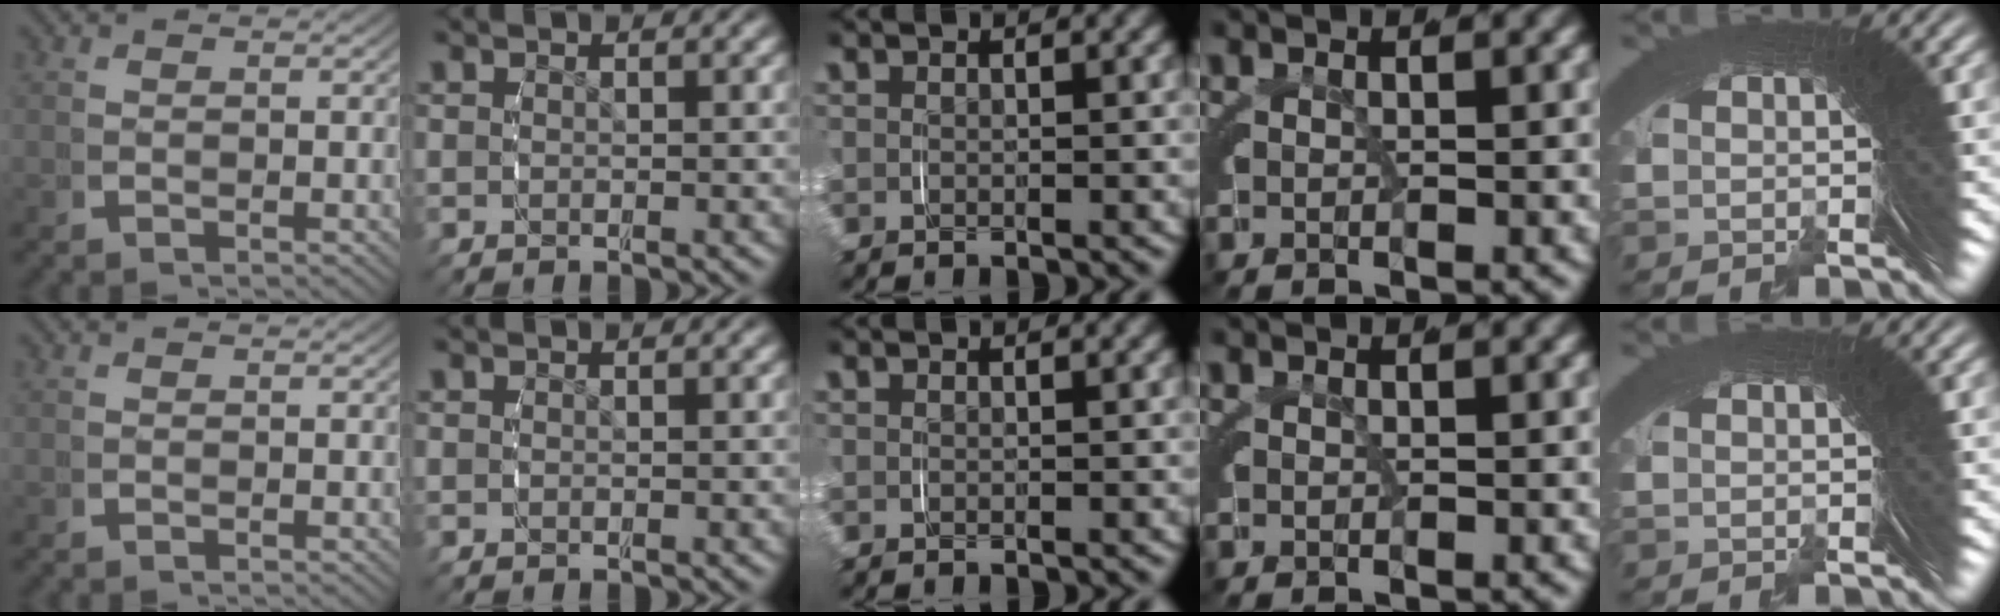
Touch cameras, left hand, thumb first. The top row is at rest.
{}